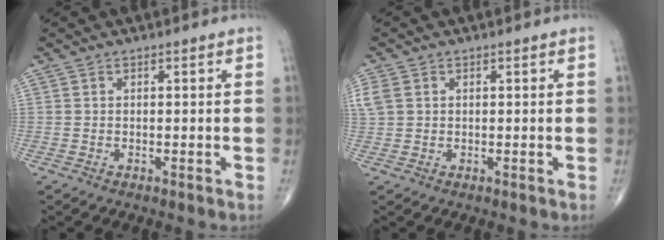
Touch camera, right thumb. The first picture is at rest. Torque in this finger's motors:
{"motor_torque": [-0.04, 0.05, 0.36, 0.25, -0.02]}